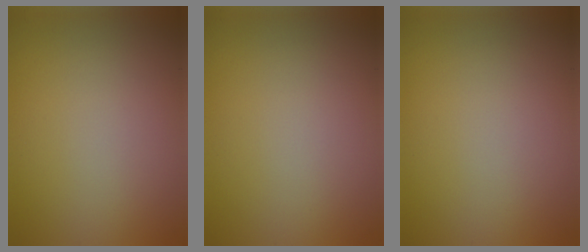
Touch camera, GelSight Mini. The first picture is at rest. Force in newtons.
{"total": 0.0}
{"total": 0.0}